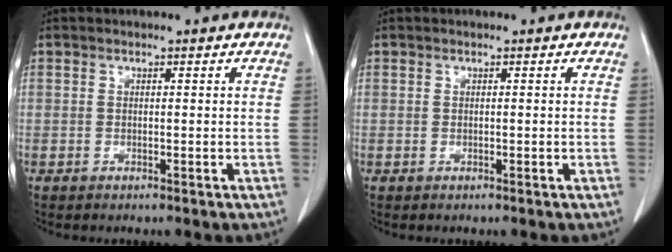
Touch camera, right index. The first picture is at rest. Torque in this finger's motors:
{"motor_torque": [0.00, 0.00, 0.00, 0.00]}